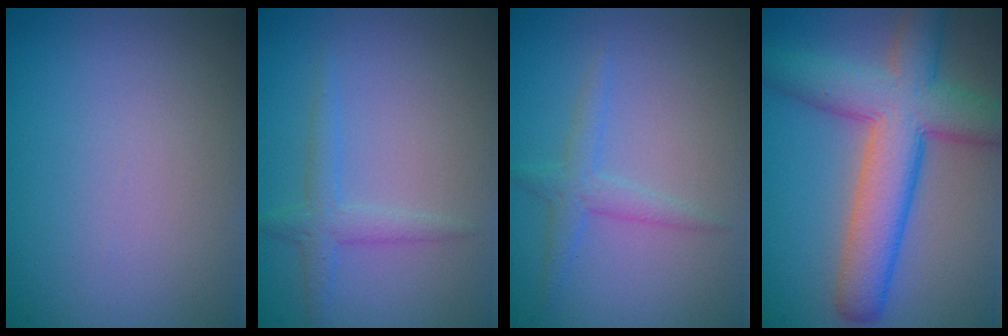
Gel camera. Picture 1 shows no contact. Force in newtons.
{"total": 1.8, "press": 1.7, "slide": 0.1}
{"total": 1.9, "press": 1.9, "slide": 0.1}
{"total": 8.5, "press": 8.5, "slide": 0.2}